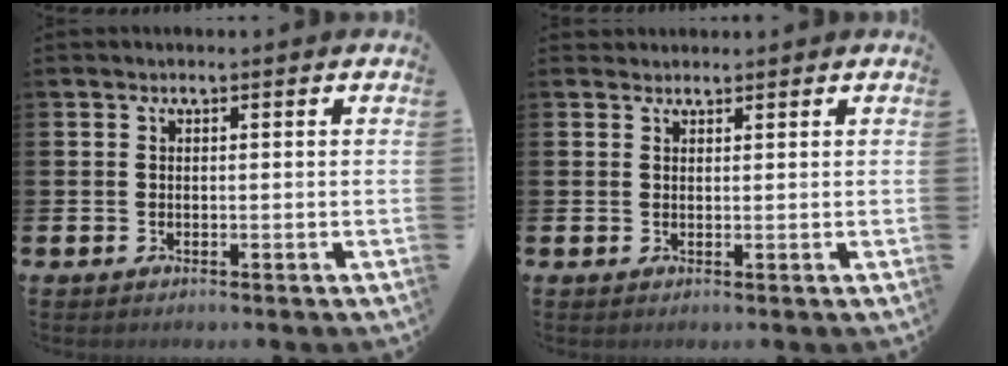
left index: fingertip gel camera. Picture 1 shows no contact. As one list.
[{"total": 1.4, "force": [1.3, 0.5, -0.1], "torque": [0.009, 0.000, 0.023]}]